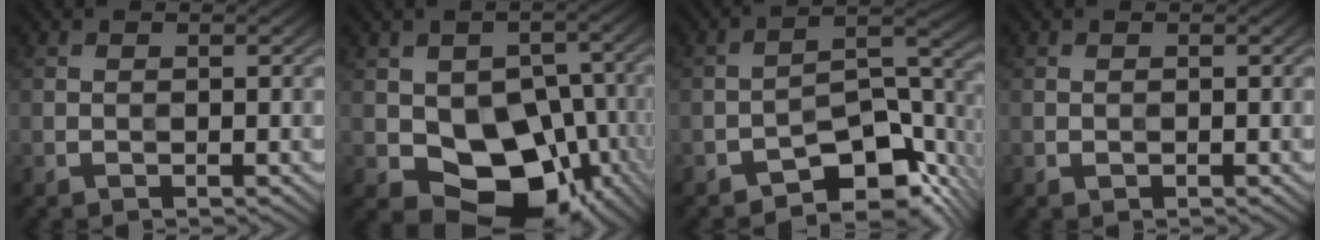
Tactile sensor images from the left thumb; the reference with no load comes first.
{"total": 13.3, "force": [-3.1, 9.3, 9.0], "torque": [-0.145, -0.022, -0.043]}
{"total": 9.4, "force": [-5.9, 3.9, 6.1], "torque": [-0.079, -0.006, -0.112]}
{"total": 0.5, "force": [-0.2, 0.4, 0.3], "torque": [-0.003, -0.004, -0.004]}